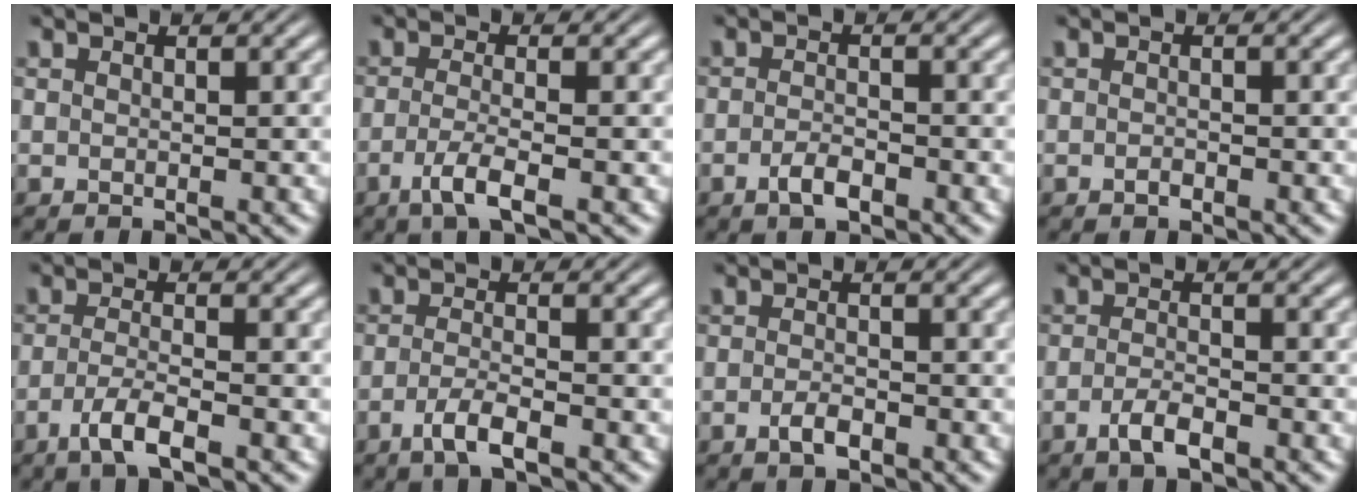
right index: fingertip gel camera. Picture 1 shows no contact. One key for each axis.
{"total": 3.0, "fx": -1.8, "fy": -0.1, "fz": 2.4, "tx": -0.057, "ty": -0.023, "tz": -0.021}
{"total": 2.0, "fx": -1.7, "fy": 0.3, "fz": 1.1, "tx": -0.020, "ty": -0.005, "tz": -0.028}
{"total": 0.7, "fx": -0.7, "fy": -0.2, "fz": 0.2, "tx": -0.004, "ty": -0.007, "tz": -0.007}
{"total": 3.1, "fx": -2.1, "fy": 0.2, "fz": 2.3, "tx": -0.052, "ty": -0.019, "tz": -0.027}
{"total": 2.8, "fx": -1.9, "fy": 0.1, "fz": 2.0, "tx": -0.045, "ty": -0.015, "tz": -0.027}
{"total": 1.8, "fx": -1.4, "fy": 0.4, "fz": 1.1, "tx": -0.021, "ty": -0.006, "tz": -0.022}
{"total": 2.3, "fx": -1.8, "fy": 0.1, "fz": 1.4, "tx": -0.027, "ty": -0.008, "tz": -0.029}